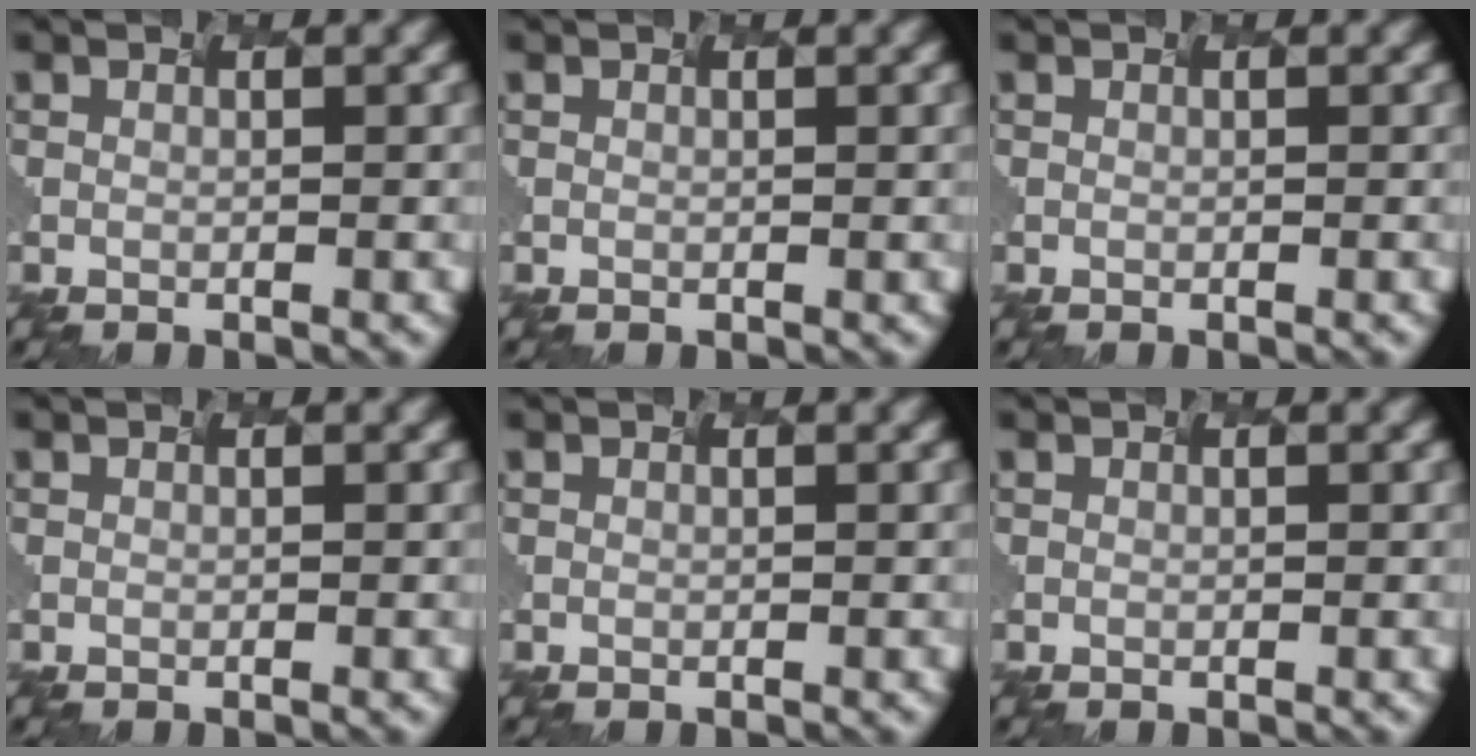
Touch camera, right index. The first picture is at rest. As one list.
[{"total": 0.0}, {"total": 0.0}, {"total": 0.0}, {"total": 0.0}, {"total": 0.0}]